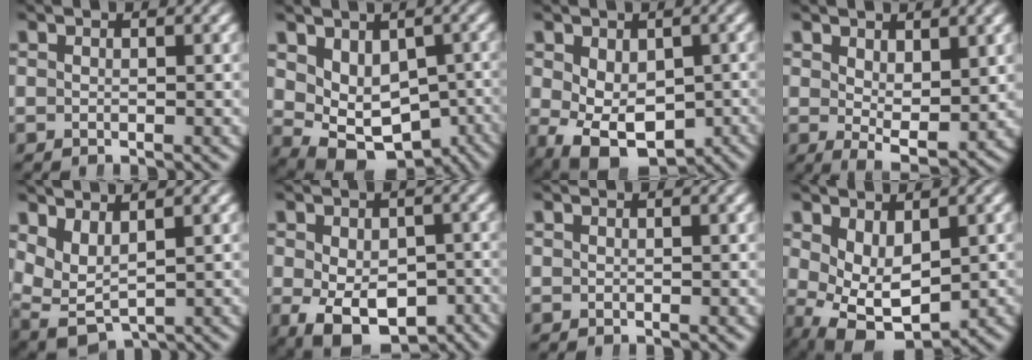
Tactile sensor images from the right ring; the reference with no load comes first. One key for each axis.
{"total": 9.6, "fx": -3.0, "fy": 7.2, "fz": 5.7, "tx": -0.113, "ty": -0.049, "tz": -0.027}
{"total": 8.7, "fx": -3.8, "fy": 5.8, "fz": 5.3, "tx": -0.110, "ty": -0.060, "tz": -0.031}
{"total": 2.9, "fx": 0.1, "fy": 0.9, "fz": 2.8, "tx": -0.034, "ty": -0.030, "tz": 0.017}
{"total": 6.8, "fx": -0.5, "fy": 6.0, "fz": 3.3, "tx": -0.100, "ty": -0.033, "tz": 0.001}
{"total": 9.5, "fx": -5.7, "fy": 5.6, "fz": 5.2, "tx": -0.103, "ty": -0.069, "tz": -0.056}
{"total": 0.0}
{"total": 8.3, "fx": -2.5, "fy": 5.6, "fz": 5.5, "tx": -0.109, "ty": -0.054, "tz": -0.018}